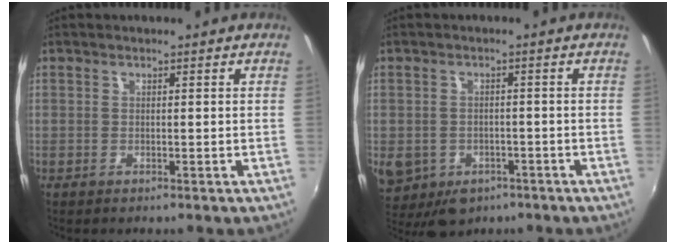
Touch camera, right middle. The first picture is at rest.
{"total": 10.2, "force": [-4.1, 8.1, 4.7], "torque": [-0.122, -0.027, -0.053]}